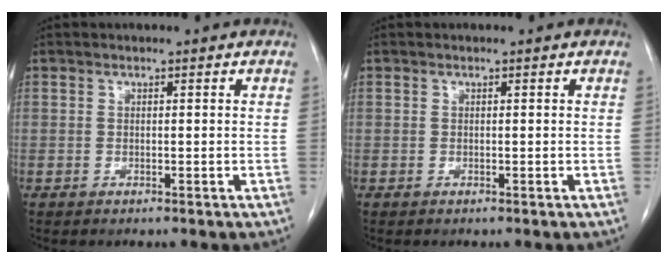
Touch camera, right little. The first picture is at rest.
{"total": 0.0}